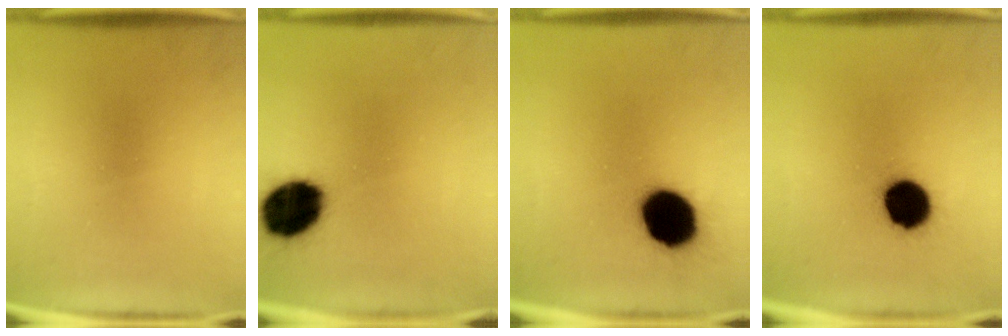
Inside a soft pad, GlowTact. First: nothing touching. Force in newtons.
{"total": 16.0}
{"total": 15.0}
{"total": 11.9}